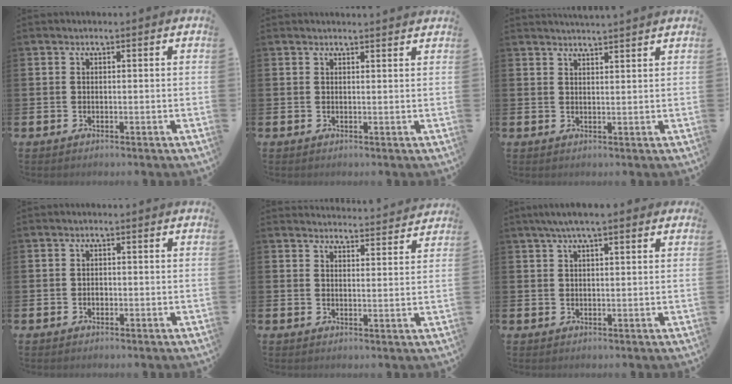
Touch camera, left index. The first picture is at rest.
{"total": 1.0, "force": [1.0, -0.1, 0.1], "torque": [0.013, -0.009, 0.015]}
{"total": 2.5, "force": [2.5, -0.4, 0.0], "torque": [0.001, -0.014, 0.045]}
{"total": 0.8, "force": [-0.2, 0.7, 0.4], "torque": [-0.004, 0.002, -0.006]}
{"total": 4.0, "force": [4.0, 0.1, -0.1], "torque": [0.006, -0.033, 0.069]}
{"total": 3.9, "force": [2.7, 0.7, 2.6], "torque": [-0.046, 0.001, 0.046]}